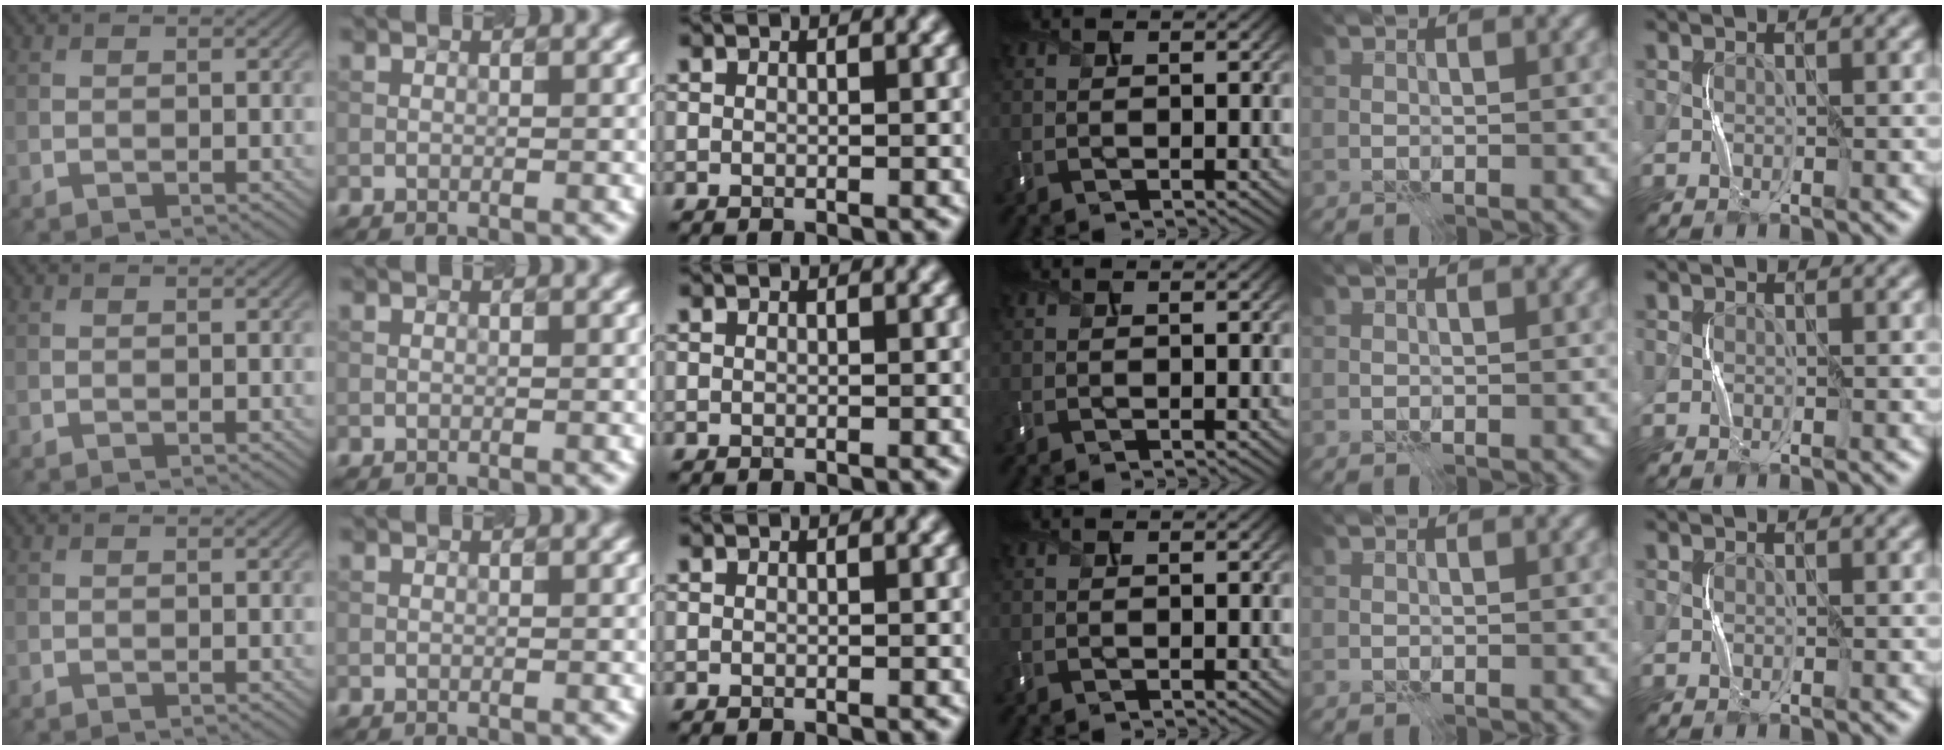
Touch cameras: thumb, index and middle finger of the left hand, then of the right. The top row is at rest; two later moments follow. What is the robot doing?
{"motion": "press", "object": "memory foam"}